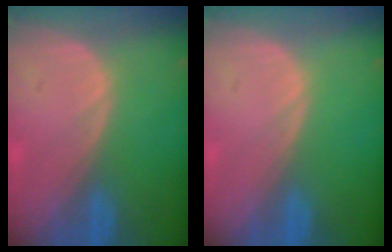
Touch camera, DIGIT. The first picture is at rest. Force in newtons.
{"total": 0.0}